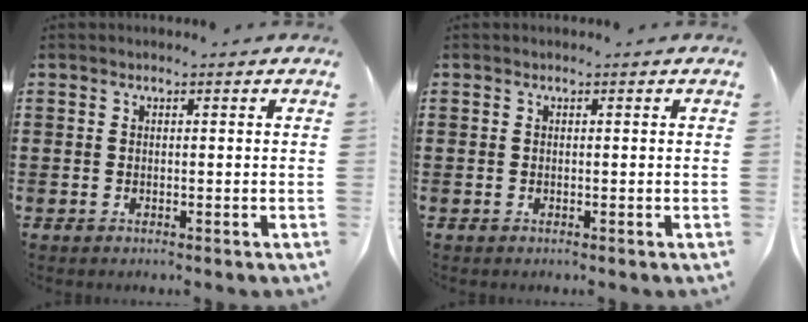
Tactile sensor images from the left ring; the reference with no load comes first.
{"total": 0.0}